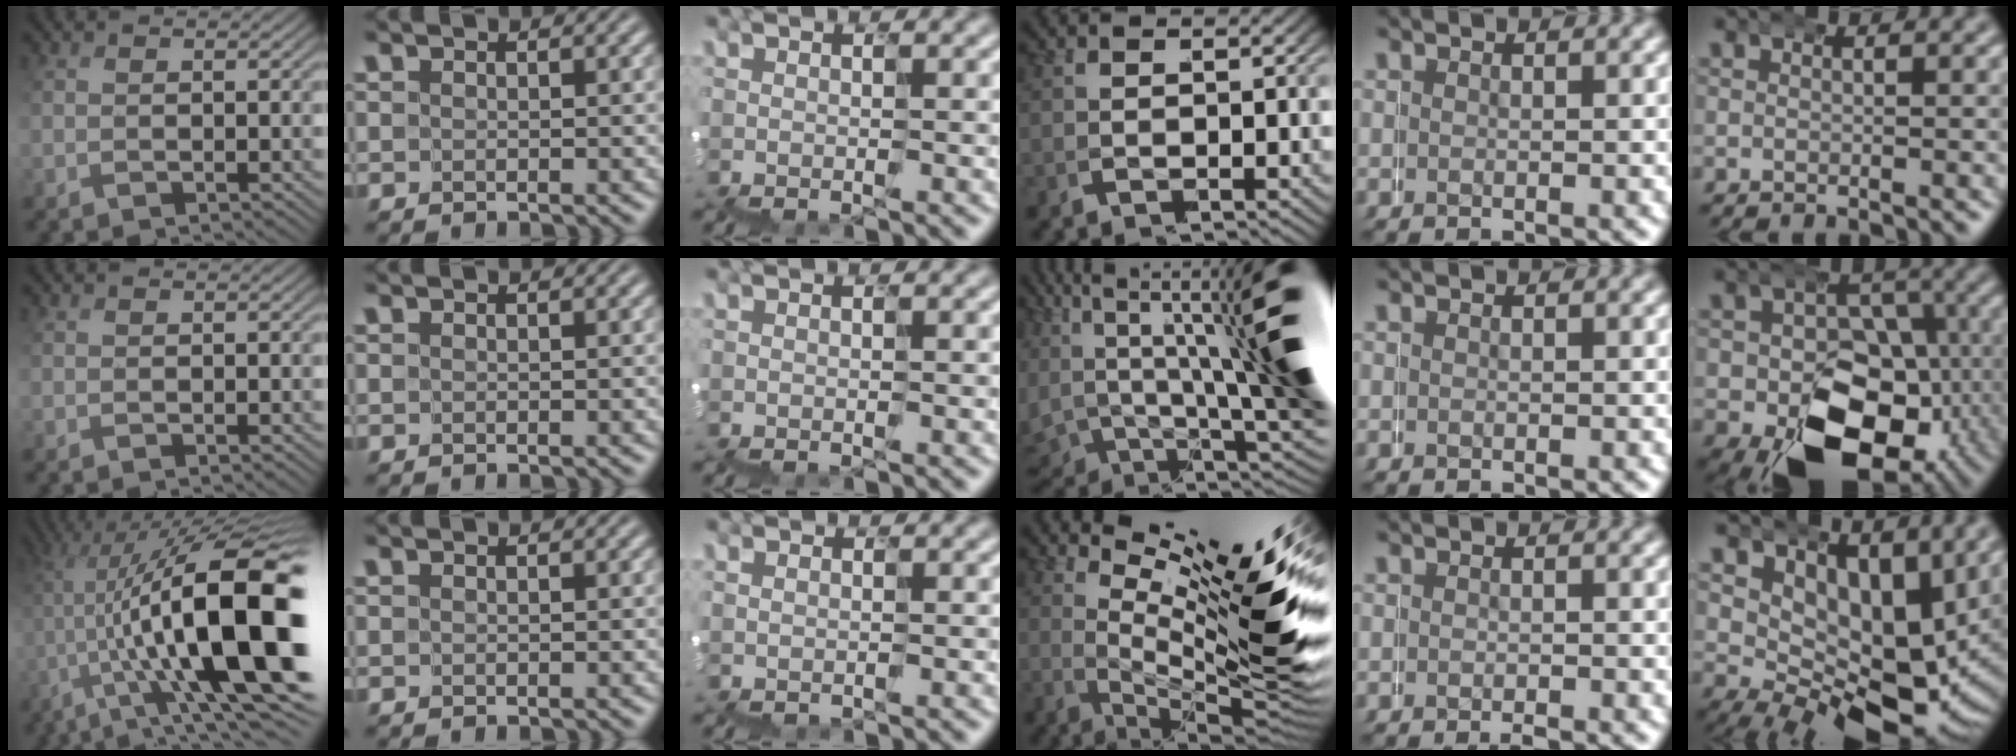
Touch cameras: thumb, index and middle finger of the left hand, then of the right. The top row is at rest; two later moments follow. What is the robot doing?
{"motion": "wrap", "object": "duck tape"}